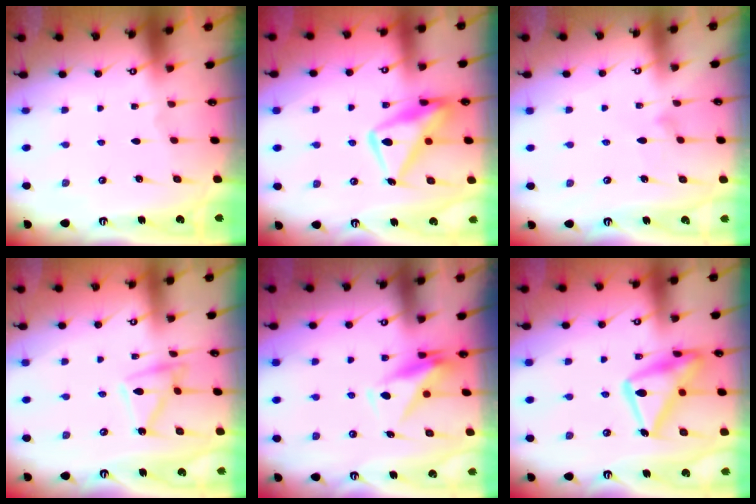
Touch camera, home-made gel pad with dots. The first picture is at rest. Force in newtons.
{"total": 15.6, "press": 15.5, "slide": 1.3}
{"total": 8.2, "press": 8.1, "slide": 0.4}
{"total": 11.4, "press": 11.4, "slide": 0.4}
{"total": 10.4, "press": 10.3, "slide": 1.7}
{"total": 19.3, "press": 19.3, "slide": 1.1}